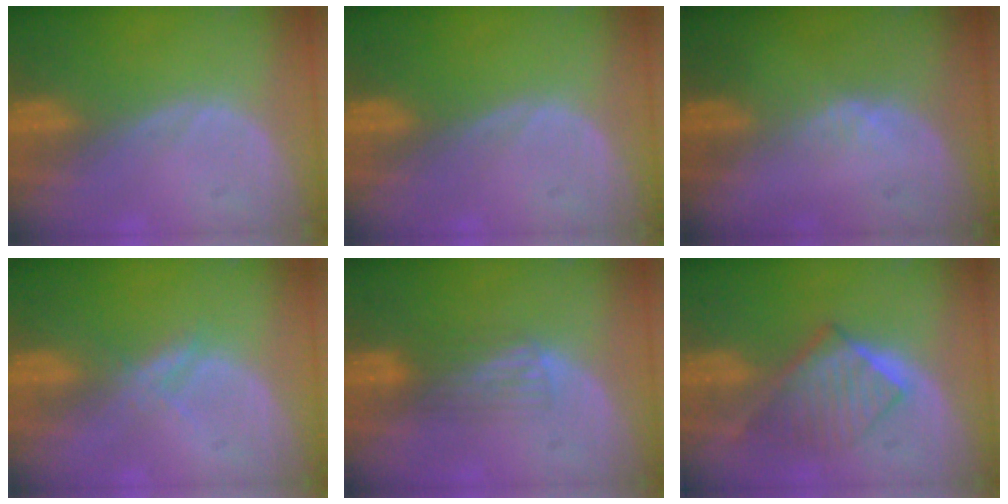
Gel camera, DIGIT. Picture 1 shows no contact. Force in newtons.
{"total": 0.0}
{"total": 1.4, "press": 1.2, "slide": 0.7}
{"total": 2.1, "press": 2.1, "slide": 0.2}
{"total": 3.2, "press": 3.0, "slide": 1.2}
{"total": 6.4, "press": 6.3, "slide": 1.5}